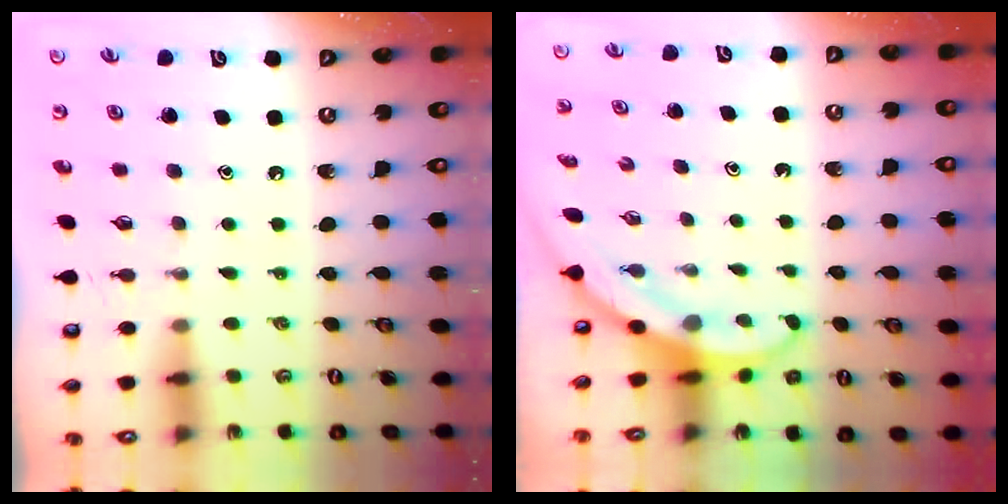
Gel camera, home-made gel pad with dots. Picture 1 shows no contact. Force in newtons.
{"total": 3.1, "press": 3.1, "slide": 0.1}